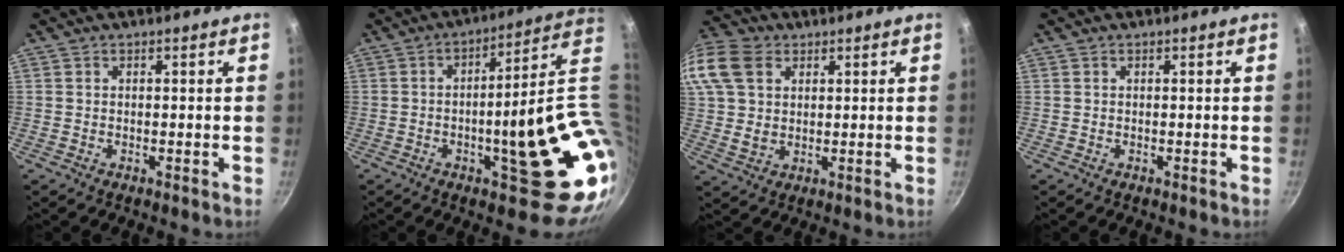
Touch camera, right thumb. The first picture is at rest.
{"total": 23.4, "force": [-1.2, 5.5, 22.7], "torque": [-0.254, -0.006, -0.005]}
{"total": 17.9, "force": [6.7, 13.0, 10.2], "torque": [-0.237, 0.021, 0.125]}
{"total": 0.0}